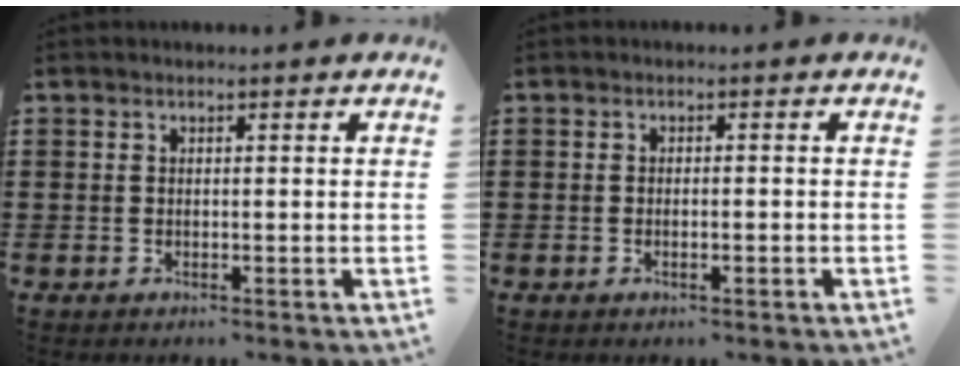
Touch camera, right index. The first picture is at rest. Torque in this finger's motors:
{"motor_torque": [-0.15, 0.48, -0.06, 0.00]}